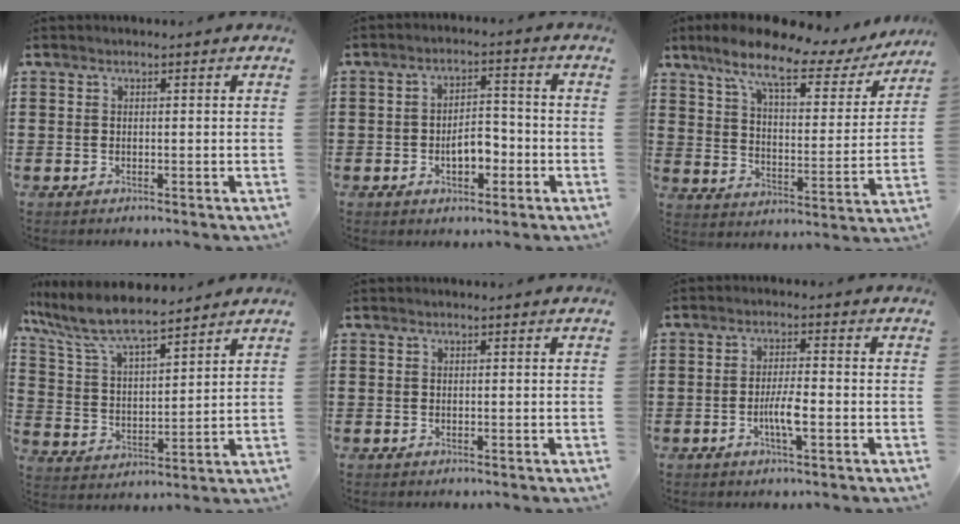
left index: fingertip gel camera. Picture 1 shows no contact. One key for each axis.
{"total": 5.2, "fx": -1.8, "fy": 2.6, "fz": 4.2, "tx": -0.058, "ty": 0.002, "tz": -0.038}
{"total": 10.7, "fx": 7.7, "fy": 2.2, "fz": 7.1, "tx": -0.155, "ty": -0.033, "tz": 0.126}
{"total": 8.6, "fx": 7.6, "fy": 1.5, "fz": 3.8, "tx": -0.106, "ty": -0.035, "tz": 0.134}
{"total": 0.0}
{"total": 4.3, "fx": -1.3, "fy": 0.8, "fz": 4.1, "tx": -0.076, "ty": 0.001, "tz": -0.025}